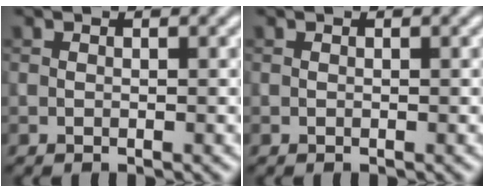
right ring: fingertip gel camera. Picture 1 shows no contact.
{"total": 0.0}